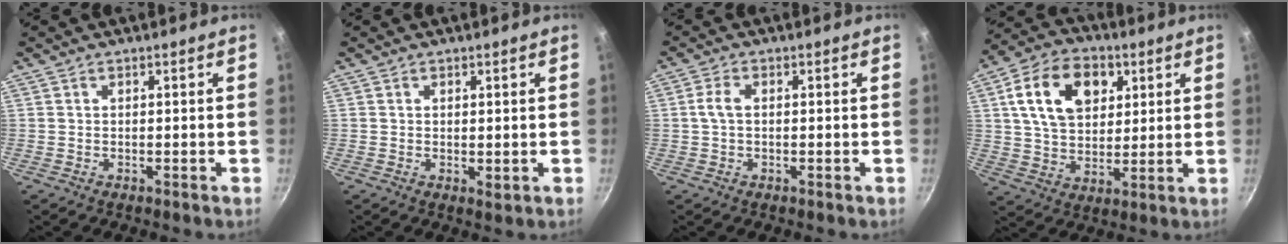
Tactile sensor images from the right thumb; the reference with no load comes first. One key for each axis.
{"total": 1.3, "fx": 0.5, "fy": 0.8, "fz": 0.8, "tx": -0.012, "ty": -0.006, "tz": 0.008}
{"total": 2.9, "fx": 0.2, "fy": 1.5, "fz": 2.5, "tx": -0.057, "ty": 0.008, "tz": 0.001}
{"total": 16.1, "fx": 5.3, "fy": 11.0, "fz": 10.5, "tx": -0.153, "ty": -0.002, "tz": 0.082}